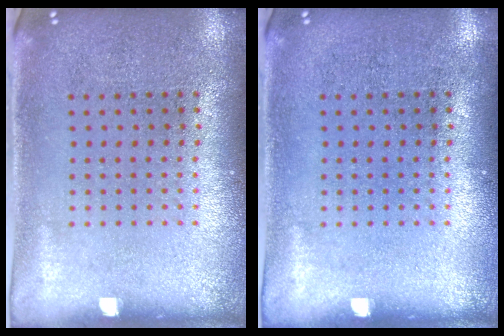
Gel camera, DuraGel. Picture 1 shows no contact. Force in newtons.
{"total": 0.0}